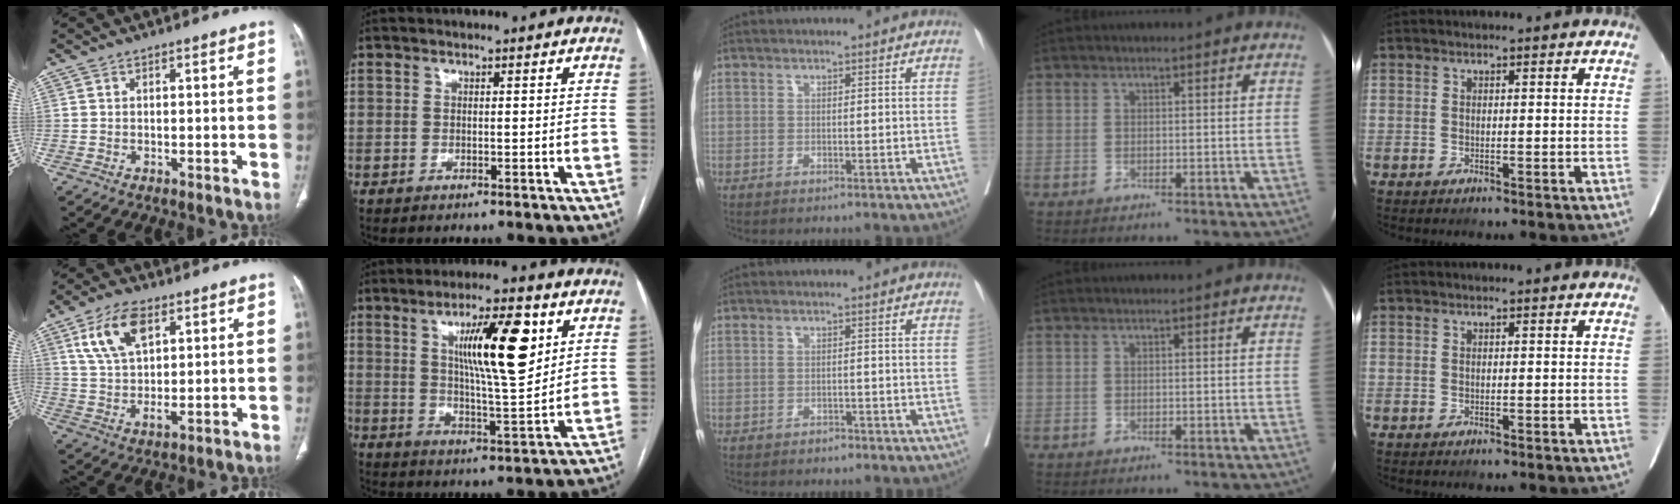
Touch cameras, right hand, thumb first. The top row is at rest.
{"thumb": {"total": 11.0, "force": [4.9, 5.4, 8.3], "torque": [-0.154, -0.011, 0.097]}, "index": {"total": 13.7, "force": [5.1, 2.2, 12.5], "torque": [-0.209, 0.000, 0.087]}, "middle": {"total": 1.1, "force": [-0.9, 0.6, 0.3], "torque": [-0.007, 0.002, -0.013]}}